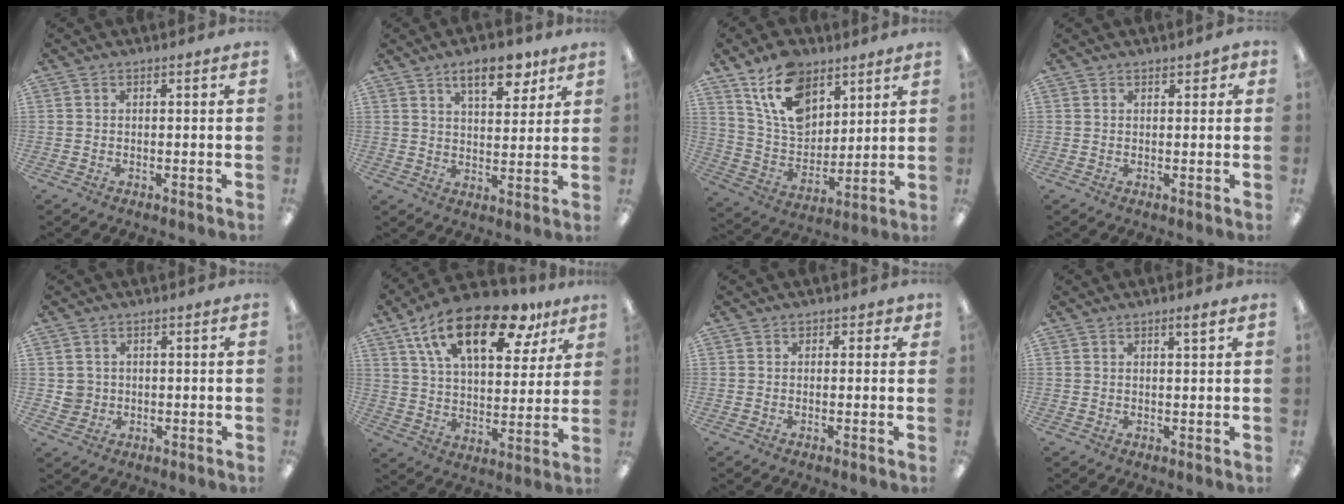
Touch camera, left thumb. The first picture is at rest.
{"total": 9.8, "force": [6.4, 4.3, 6.1], "torque": [-0.077, -0.028, 0.106]}
{"total": 16.0, "force": [10.0, 9.5, 8.0], "torque": [-0.156, -0.036, 0.190]}
{"total": 1.5, "force": [1.0, 0.9, 0.7], "torque": [-0.005, -0.001, 0.017]}
{"total": 3.2, "force": [0.2, 3.2, 0.4], "torque": [-0.006, 0.003, 0.002]}
{"total": 21.3, "force": [12.6, 9.7, 14.2], "torque": [-0.234, -0.056, 0.212]}
{"total": 1.4, "force": [0.6, 1.1, 0.6], "torque": [-0.004, 0.001, 0.009]}
{"total": 2.2, "force": [1.4, 0.3, 1.6], "torque": [-0.027, -0.002, 0.022]}